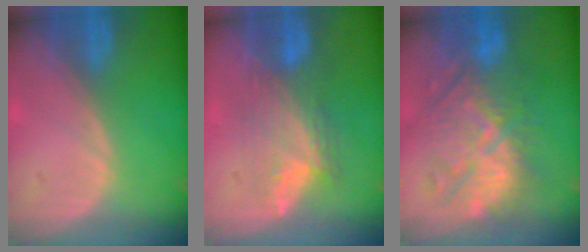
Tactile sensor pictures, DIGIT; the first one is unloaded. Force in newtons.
{"total": 7.4, "press": 7.1, "slide": 1.9}
{"total": 10.6, "press": 10.6, "slide": 1.2}